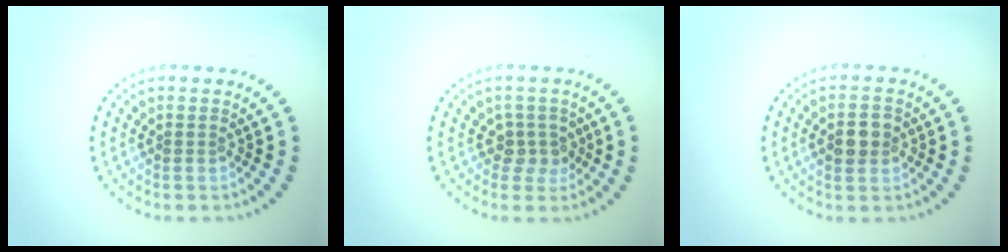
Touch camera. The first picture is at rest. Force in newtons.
{"total": 2.0, "press": 1.6, "slide": 1.2}
{"total": 2.8, "press": 2.8, "slide": 0.2}